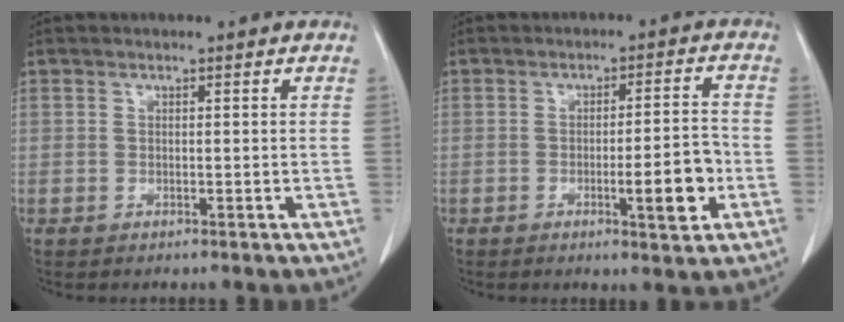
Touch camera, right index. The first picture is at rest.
{"total": 6.9, "force": [-2.2, 0.9, 6.4], "torque": [-0.088, 0.003, -0.028]}